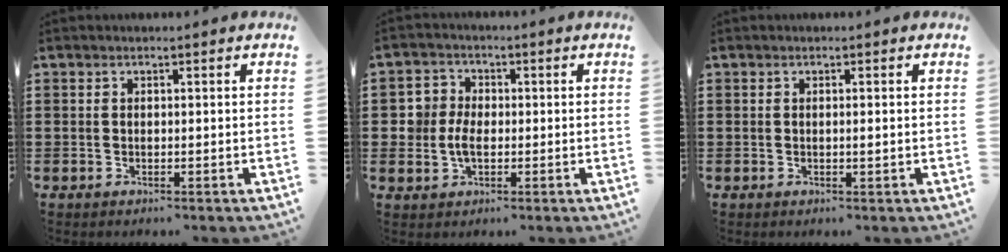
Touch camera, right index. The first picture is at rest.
{"total": 4.2, "force": [-0.5, 3.4, 2.4], "torque": [-0.061, 0.007, -0.013]}
{"total": 0.7, "force": [-0.1, 0.0, 0.7], "torque": [-0.013, -0.004, -0.001]}